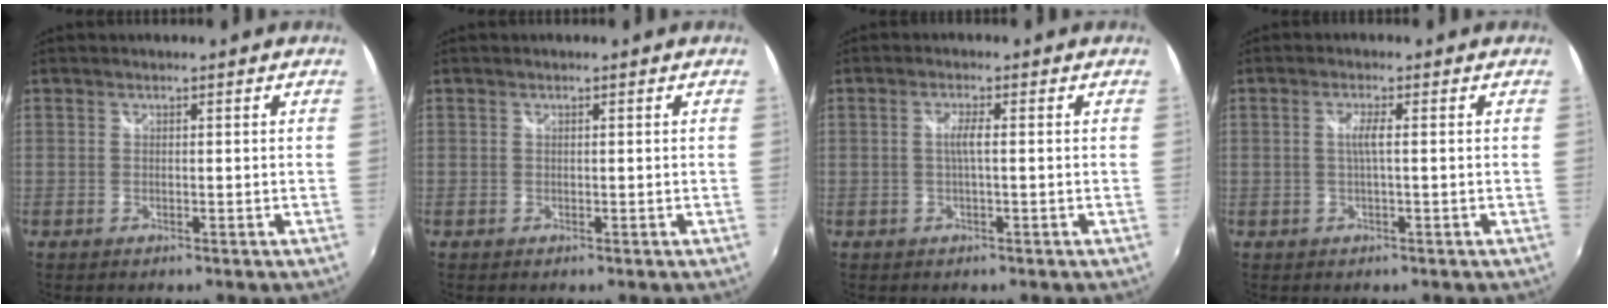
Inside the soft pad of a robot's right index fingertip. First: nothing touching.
{"total": 0.0}
{"total": 2.2, "force": [-0.2, -0.1, 2.2], "torque": [-0.041, 0.000, -0.005]}
{"total": 2.2, "force": [-0.1, -0.3, 2.2], "torque": [-0.039, -0.001, -0.004]}